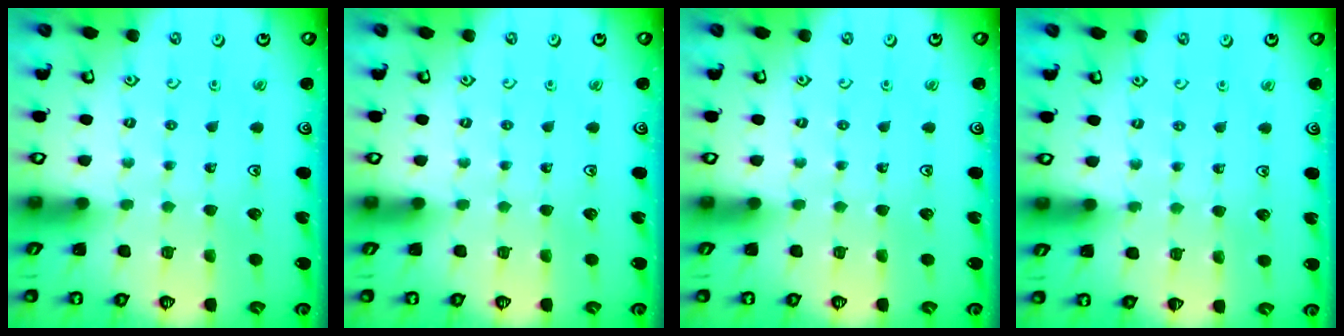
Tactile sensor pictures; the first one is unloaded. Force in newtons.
{"total": 0.0}
{"total": 0.0}
{"total": 3.4, "press": 3.4, "slide": 0.6}